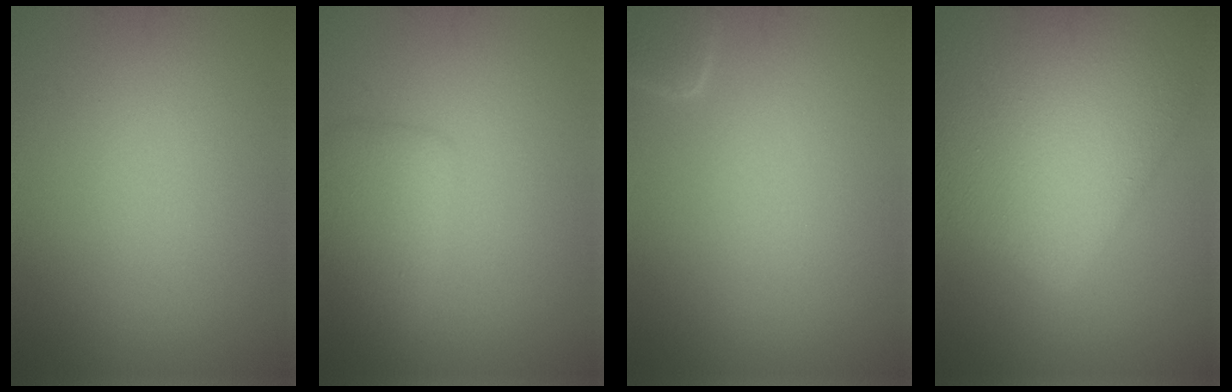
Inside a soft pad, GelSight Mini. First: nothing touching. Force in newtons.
{"total": 3.1, "press": 3.1, "slide": 0.2}
{"total": 1.7, "press": 1.7, "slide": 0.2}
{"total": 13.4, "press": 13.4, "slide": 0.6}